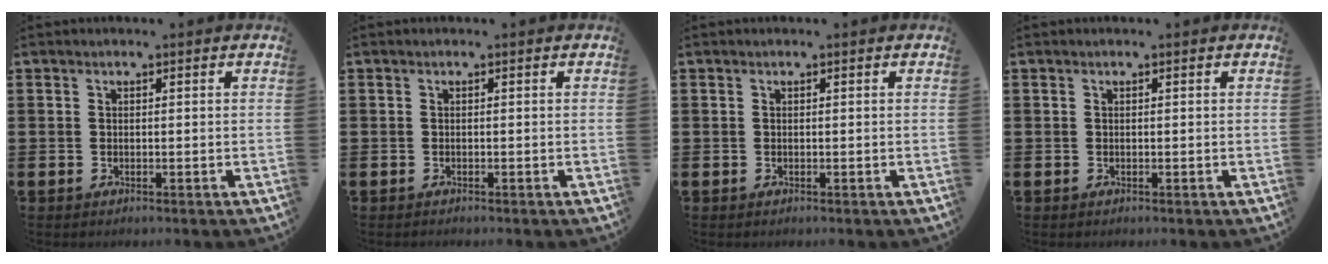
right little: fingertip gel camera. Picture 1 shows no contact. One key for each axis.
{"total": 0.0}
{"total": 0.0}
{"total": 0.0}